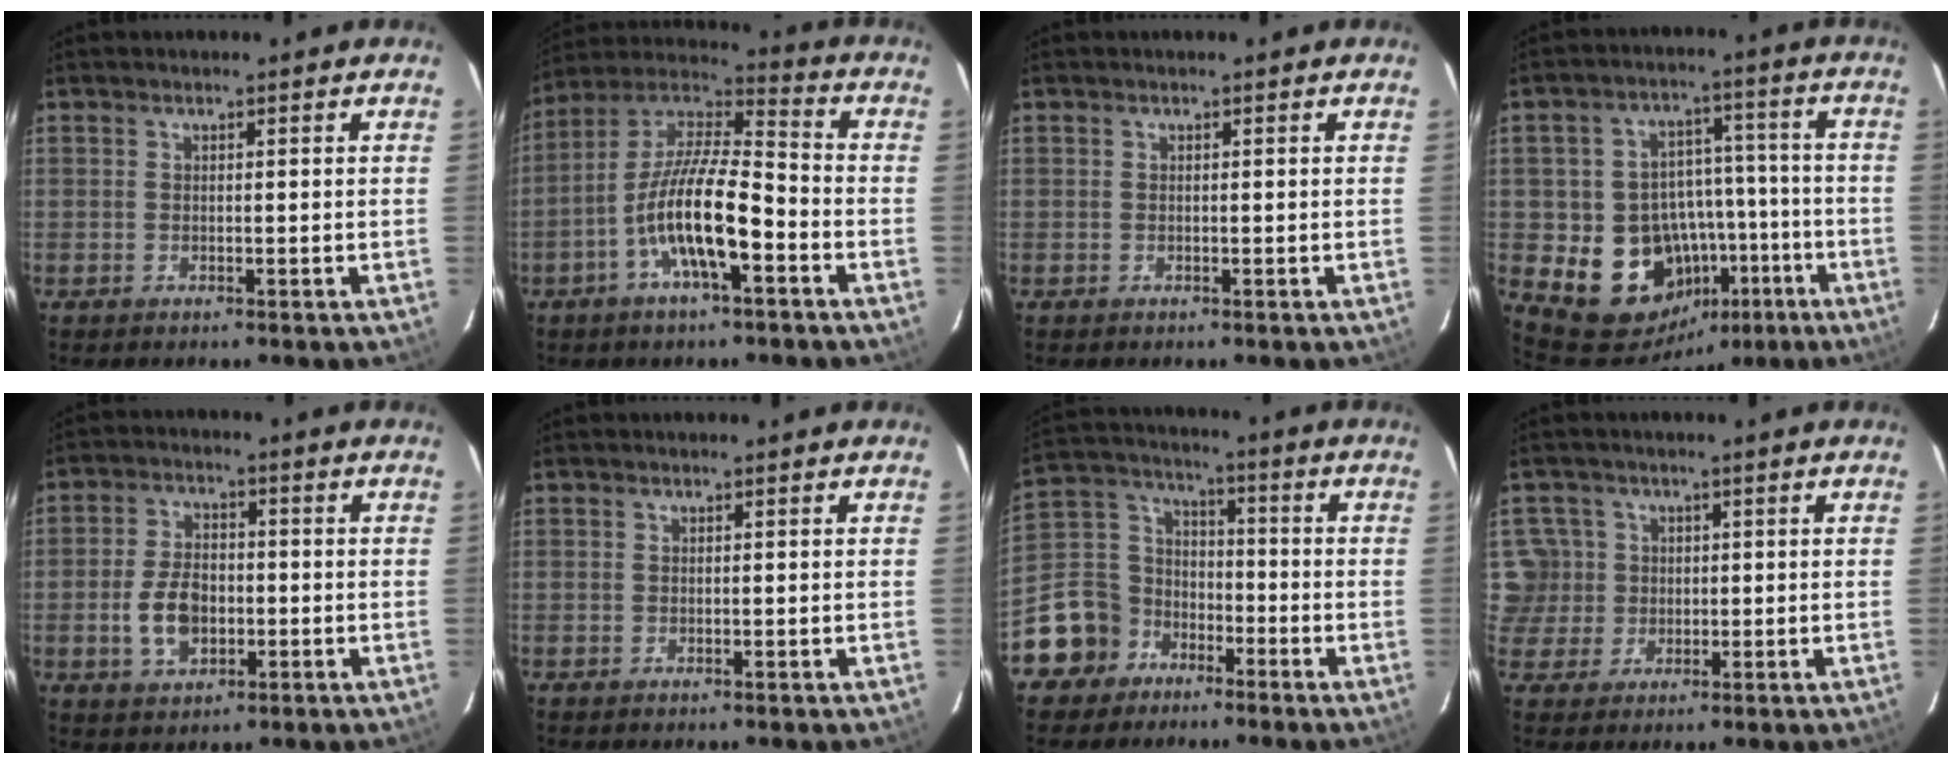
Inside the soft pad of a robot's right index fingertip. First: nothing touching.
{"total": 14.7, "force": [-5.8, 3.9, 13.0], "torque": [-0.251, -0.002, -0.115]}
{"total": 0.0}
{"total": 17.0, "force": [-7.0, 14.1, 6.4], "torque": [-0.137, 0.045, -0.065]}
{"total": 8.1, "force": [-2.0, 5.3, 5.9], "torque": [-0.119, 0.010, -0.028]}
{"total": 0.0}
{"total": 11.6, "force": [-6.9, 9.2, 1.2], "torque": [-0.057, 0.054, -0.123]}
{"total": 4.9, "force": [0.4, 4.9, 0.4], "torque": [0.003, 0.016, 0.009]}